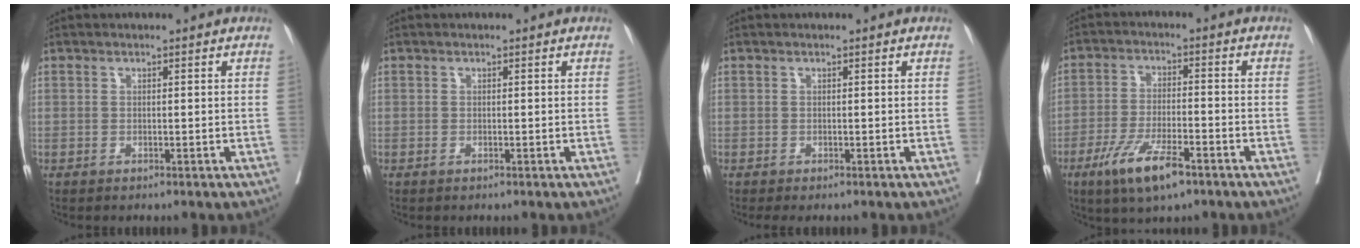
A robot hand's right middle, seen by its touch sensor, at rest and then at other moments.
{"total": 0.0}
{"total": 1.1, "force": [-1.0, 0.2, 0.5], "torque": [-0.004, -0.004, -0.015]}
{"total": 9.4, "force": [-5.6, 2.0, 7.3], "torque": [-0.141, -0.017, -0.096]}